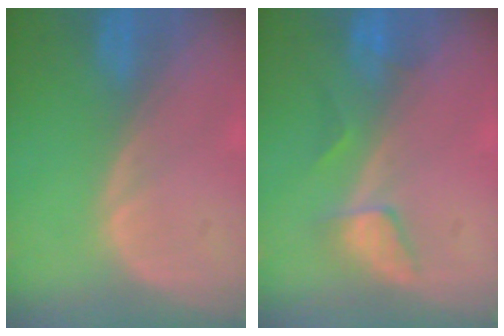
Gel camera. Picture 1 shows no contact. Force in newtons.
{"total": 3.2, "press": 3.1, "slide": 0.3}